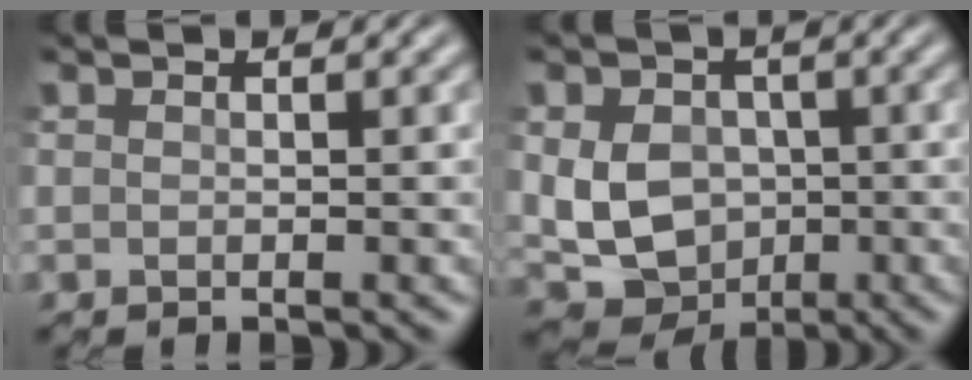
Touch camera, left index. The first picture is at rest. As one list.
[{"total": 7.5, "force": [-0.8, 5.9, 4.5], "torque": [-0.070, -0.014, -0.010]}]